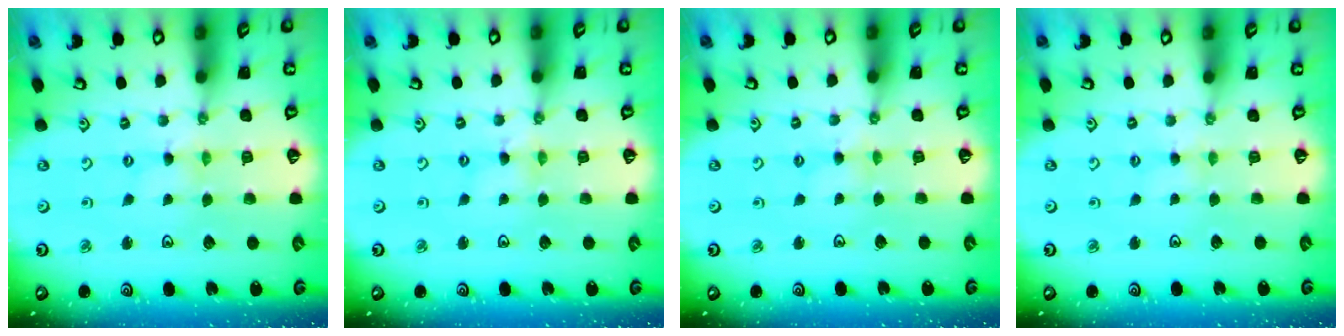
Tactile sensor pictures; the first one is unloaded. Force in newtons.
{"total": 1.6, "press": 1.6, "slide": 0.3}
{"total": 1.8, "press": 1.8, "slide": 0.4}
{"total": 2.1, "press": 2.1, "slide": 0.3}